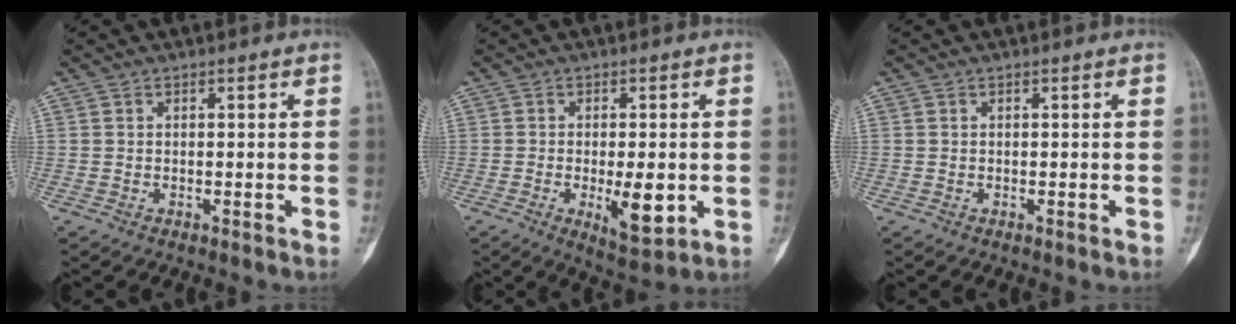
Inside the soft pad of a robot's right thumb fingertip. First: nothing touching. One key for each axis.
{"total": 7.7, "fx": -1.5, "fy": 3.0, "fz": 6.9, "tx": -0.098, "ty": -0.014, "tz": -0.014}
{"total": 0.0}